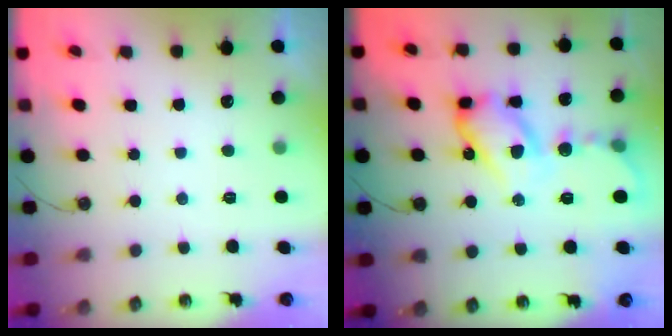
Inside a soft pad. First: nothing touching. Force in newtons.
{"total": 14.8, "press": 14.7, "slide": 1.6}